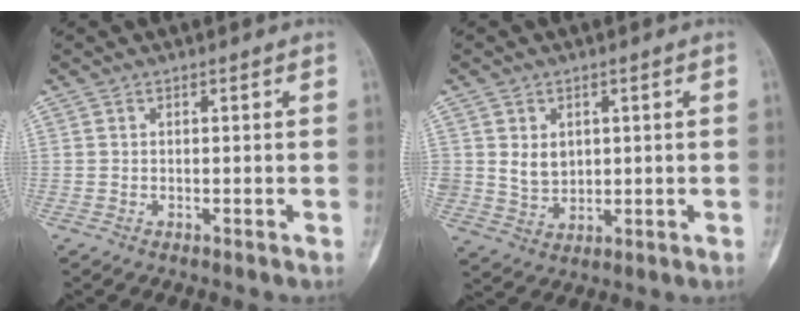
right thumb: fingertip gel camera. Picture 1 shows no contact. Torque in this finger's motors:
{"motor_torque": [-0.23, 0.37, 0.58, 0.10, 0.24]}